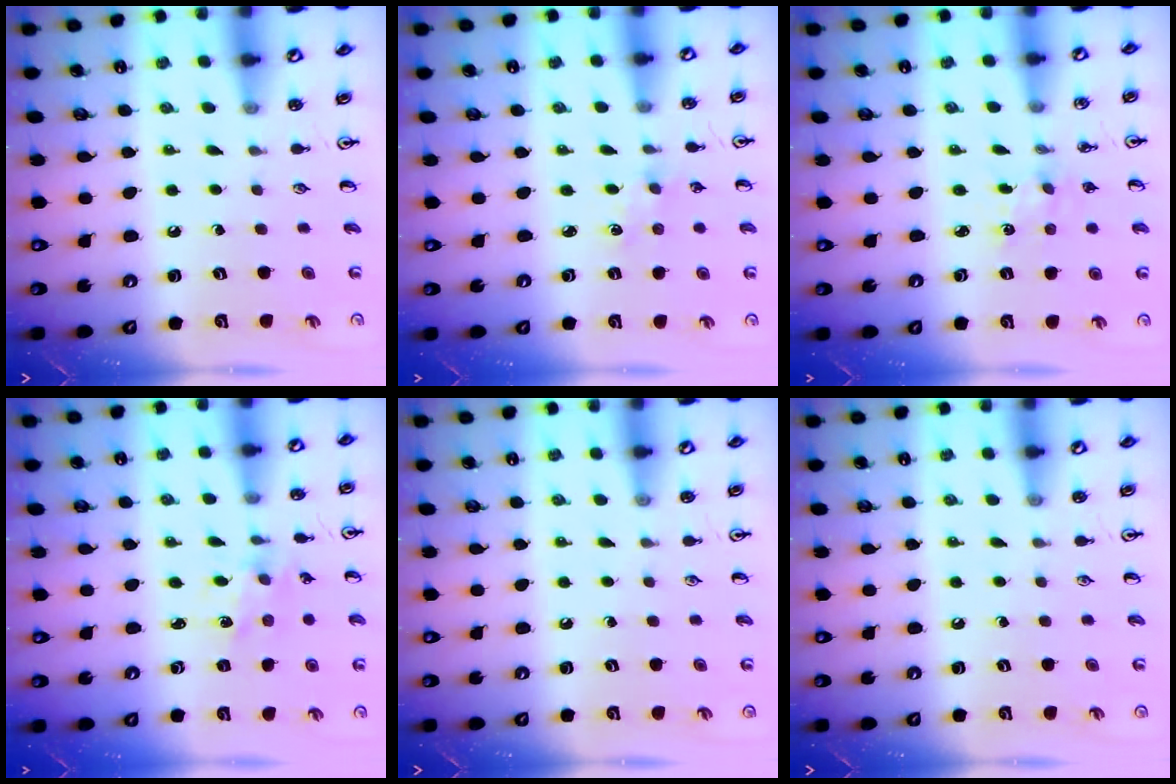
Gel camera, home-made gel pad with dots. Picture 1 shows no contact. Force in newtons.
{"total": 1.3, "press": 1.3, "slide": 0.2}
{"total": 2.8, "press": 2.8, "slide": 0.3}
{"total": 1.5, "press": 1.5, "slide": 0.1}
{"total": 0.0}
{"total": 0.0}